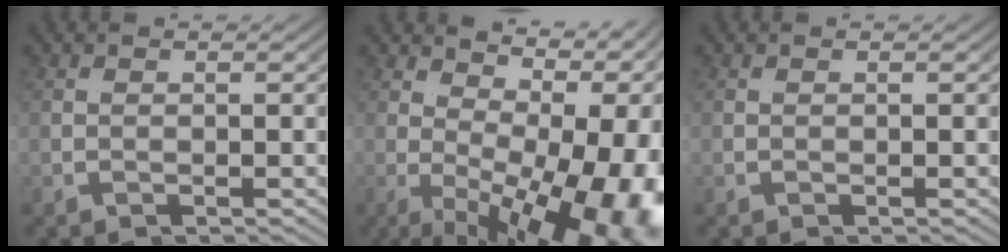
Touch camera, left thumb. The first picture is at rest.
{"total": 12.2, "force": [-2.5, 4.3, 11.2], "torque": [-0.172, 0.002, -0.029]}
{"total": 0.0}